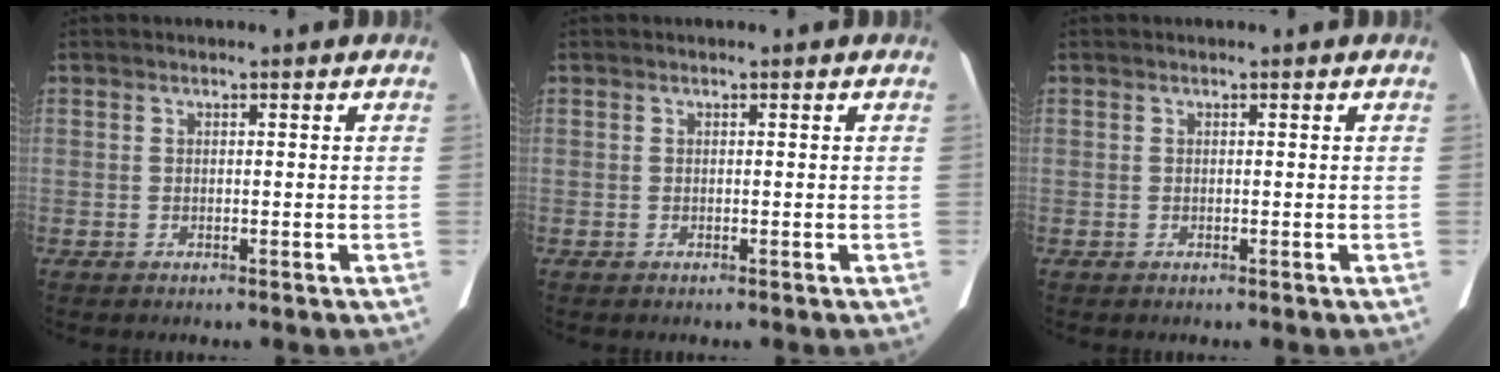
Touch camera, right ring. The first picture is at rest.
{"total": 0.0}
{"total": 0.0}